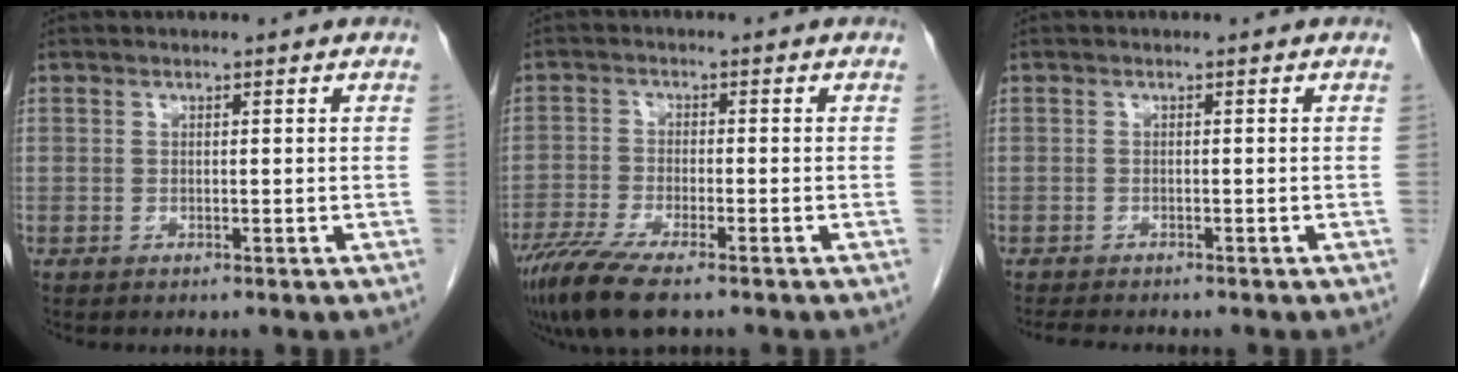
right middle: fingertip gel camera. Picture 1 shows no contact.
{"total": 9.1, "force": [-6.6, 1.6, 6.1], "torque": [-0.111, -0.022, -0.115]}
{"total": 4.0, "force": [-3.6, 0.8, 1.7], "torque": [-0.026, -0.009, -0.052]}